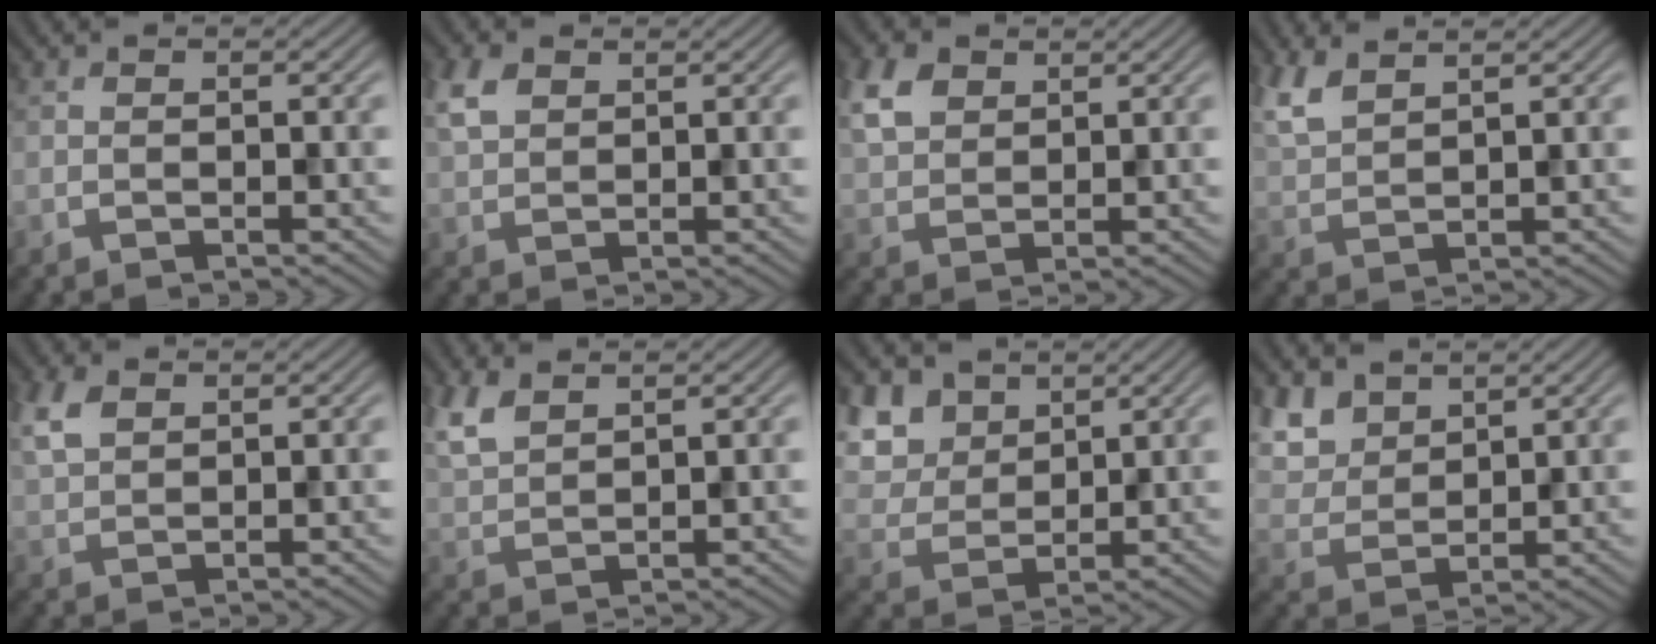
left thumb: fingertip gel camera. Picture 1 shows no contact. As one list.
[{"total": 3.8, "force": [1.9, 2.4, 2.3], "torque": [-0.062, 0.008, 0.038]}, {"total": 5.1, "force": [2.5, 3.4, 2.9], "torque": [-0.074, 0.008, 0.051]}, {"total": 4.7, "force": [3.4, 1.5, 2.9], "torque": [-0.083, 0.007, 0.076]}, {"total": 4.2, "force": [2.1, 2.4, 2.7], "torque": [-0.073, 0.008, 0.044]}, {"total": 4.8, "force": [3.2, 2.0, 3.1], "torque": [-0.086, 0.007, 0.071]}, {"total": 7.4, "force": [4.2, 5.0, 3.6], "torque": [-0.115, -0.001, 0.077]}, {"total": 6.4, "force": [4.4, 3.7, 2.9], "torque": [-0.088, -0.007, 0.093]}]